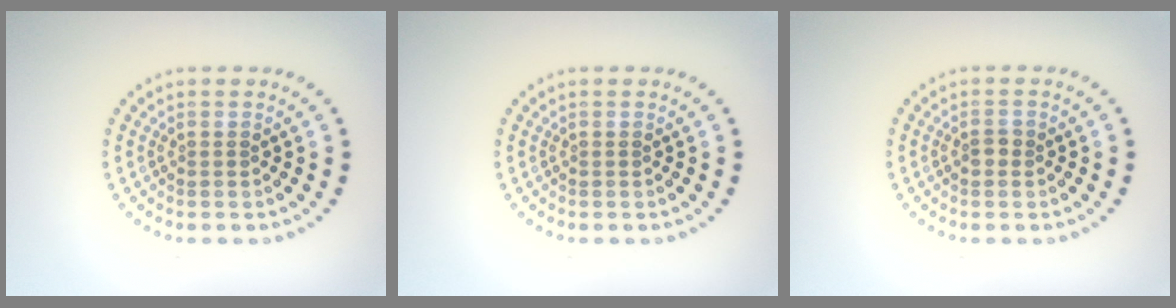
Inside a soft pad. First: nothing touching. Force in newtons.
{"total": 0.0}
{"total": 1.0, "press": 1.0, "slide": 0.1}